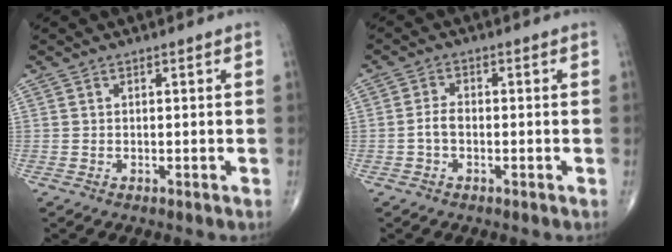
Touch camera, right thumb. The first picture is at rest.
{"total": 2.6, "force": [-0.8, 1.6, 1.9], "torque": [-0.037, 0.011, -0.019]}